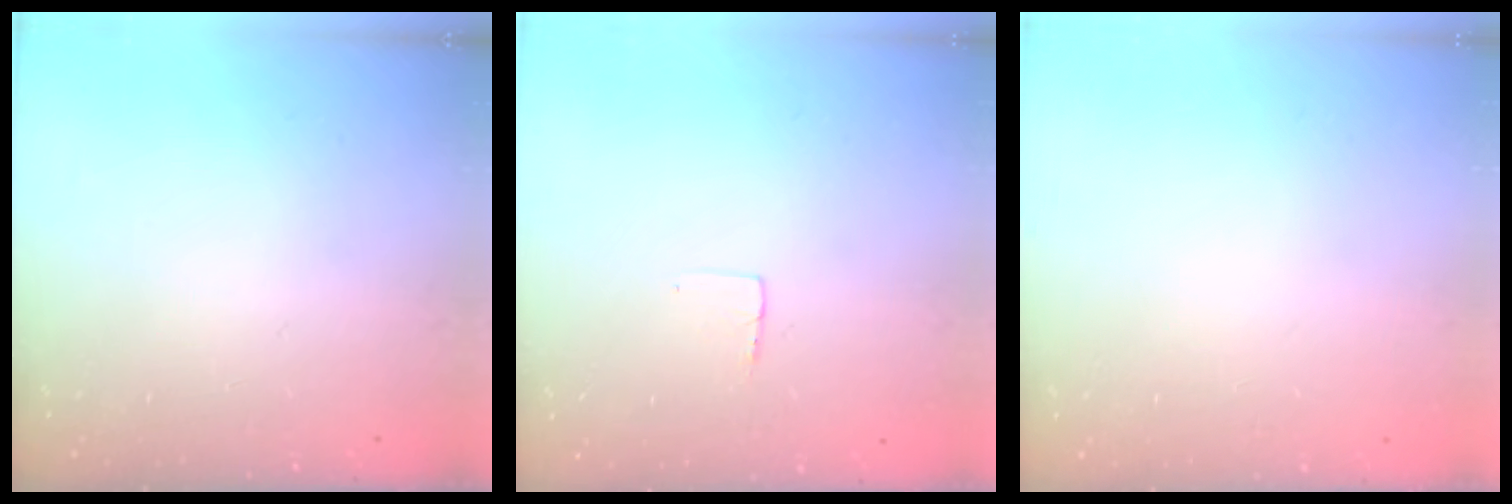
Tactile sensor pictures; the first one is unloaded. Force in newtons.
{"total": 3.0, "press": 3.0, "slide": 0.2}
{"total": 0.0}